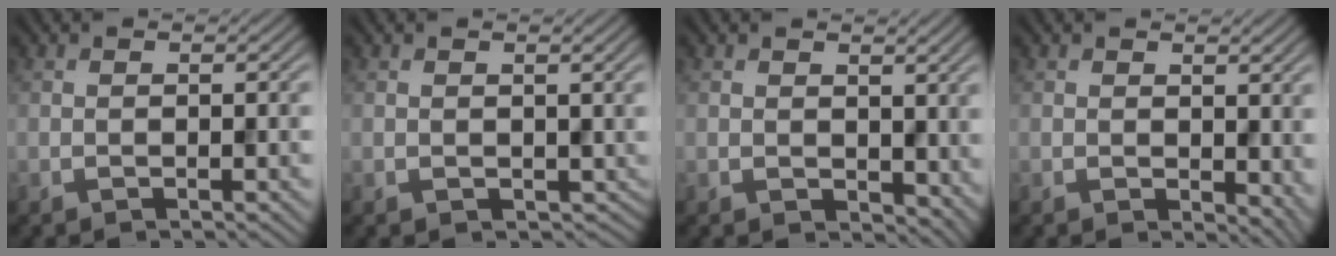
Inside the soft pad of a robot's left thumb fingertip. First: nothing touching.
{"total": 1.8, "force": [0.6, 1.5, 0.8], "torque": [-0.021, -0.009, 0.012]}
{"total": 3.7, "force": [1.4, 2.6, 2.3], "torque": [-0.048, -0.012, 0.029]}
{"total": 3.8, "force": [0.5, 2.5, 2.8], "torque": [-0.042, -0.013, 0.013]}